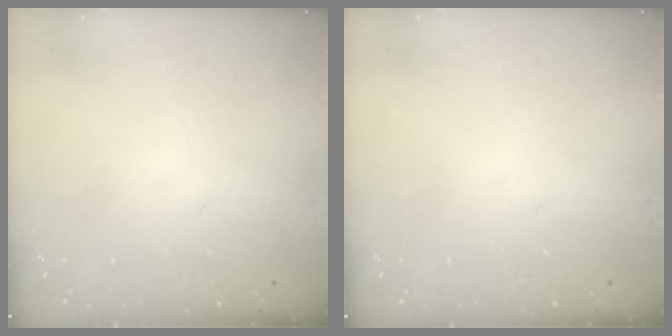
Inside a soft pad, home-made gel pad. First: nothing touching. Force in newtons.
{"total": 0.0}